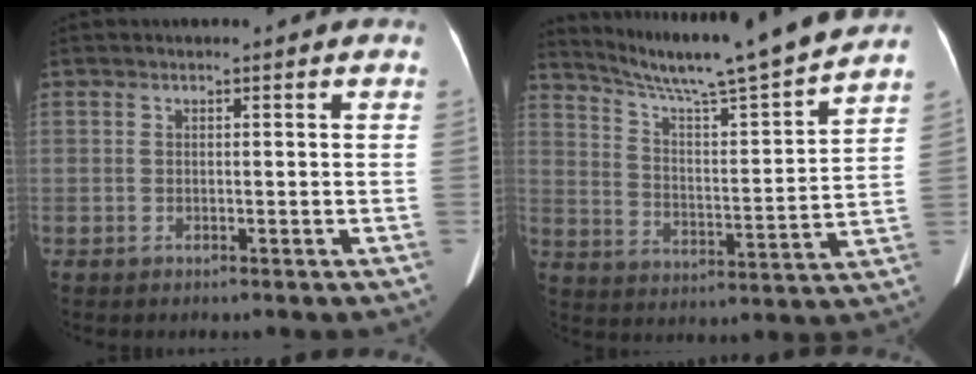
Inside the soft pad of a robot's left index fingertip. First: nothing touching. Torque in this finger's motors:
{"motor_torque": [0.27, -0.78, 0.13, 0.10]}